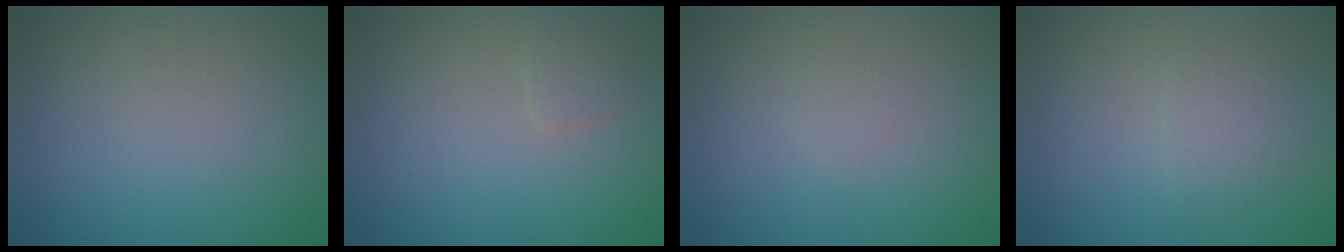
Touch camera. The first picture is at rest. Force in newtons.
{"total": 1.0, "press": 1.0, "slide": 0.0}
{"total": 0.5, "press": 0.5, "slide": 0.0}
{"total": 1.6, "press": 1.6, "slide": 0.0}